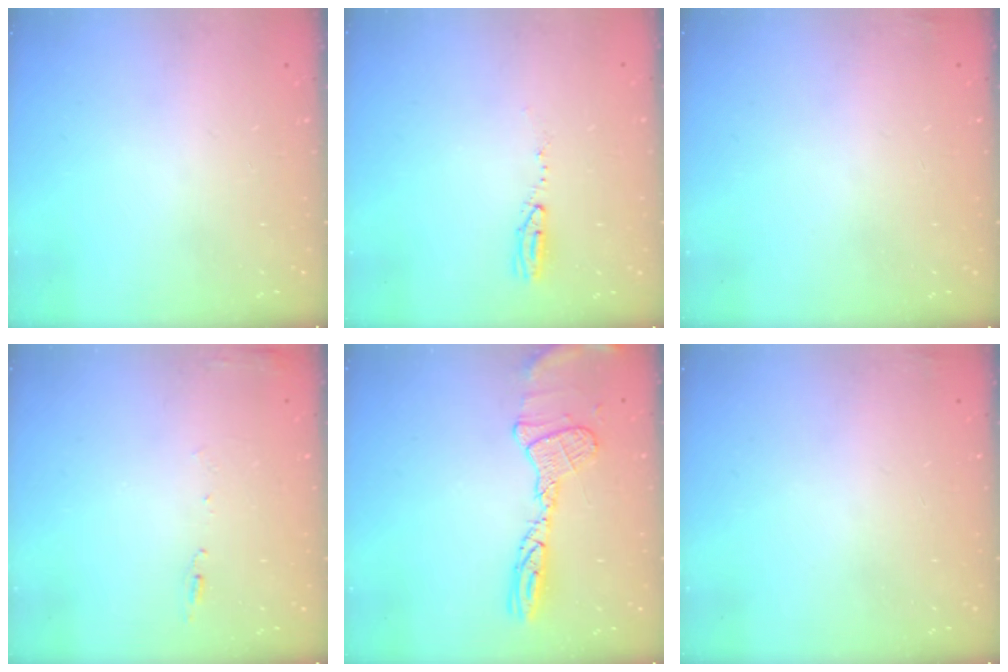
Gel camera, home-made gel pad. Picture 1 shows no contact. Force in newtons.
{"total": 3.9, "press": 3.2, "slide": 2.2}
{"total": 2.8, "press": 2.6, "slide": 0.9}
{"total": 6.8, "press": 6.8, "slide": 0.7}
{"total": 12.8, "press": 12.7, "slide": 1.0}
{"total": 2.8, "press": 2.6, "slide": 0.9}